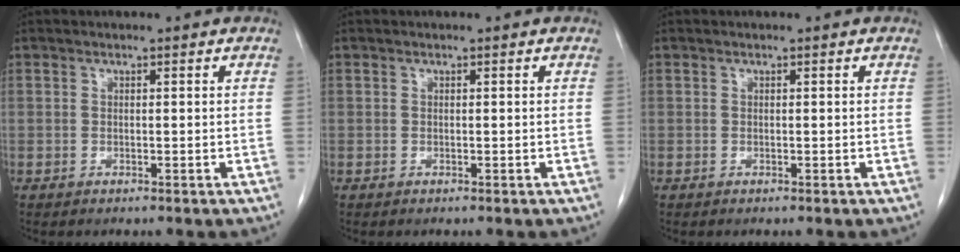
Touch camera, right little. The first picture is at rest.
{"total": 0.0}
{"total": 0.0}